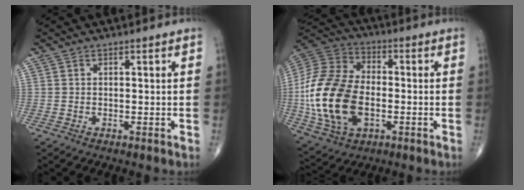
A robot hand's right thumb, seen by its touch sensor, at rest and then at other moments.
{"total": 21.9, "force": [-3.2, 13.8, 16.8], "torque": [-0.344, 0.009, -0.055]}